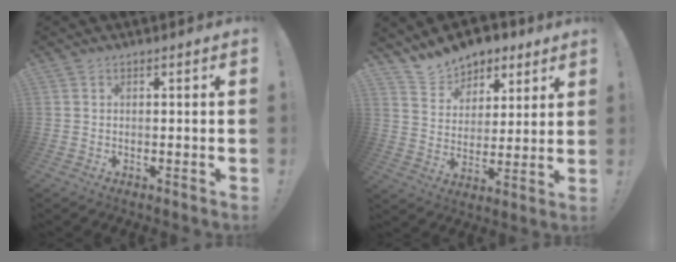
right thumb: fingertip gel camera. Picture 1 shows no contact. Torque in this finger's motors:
{"motor_torque": [-0.03, 0.08, 0.78, 0.70, 0.00]}